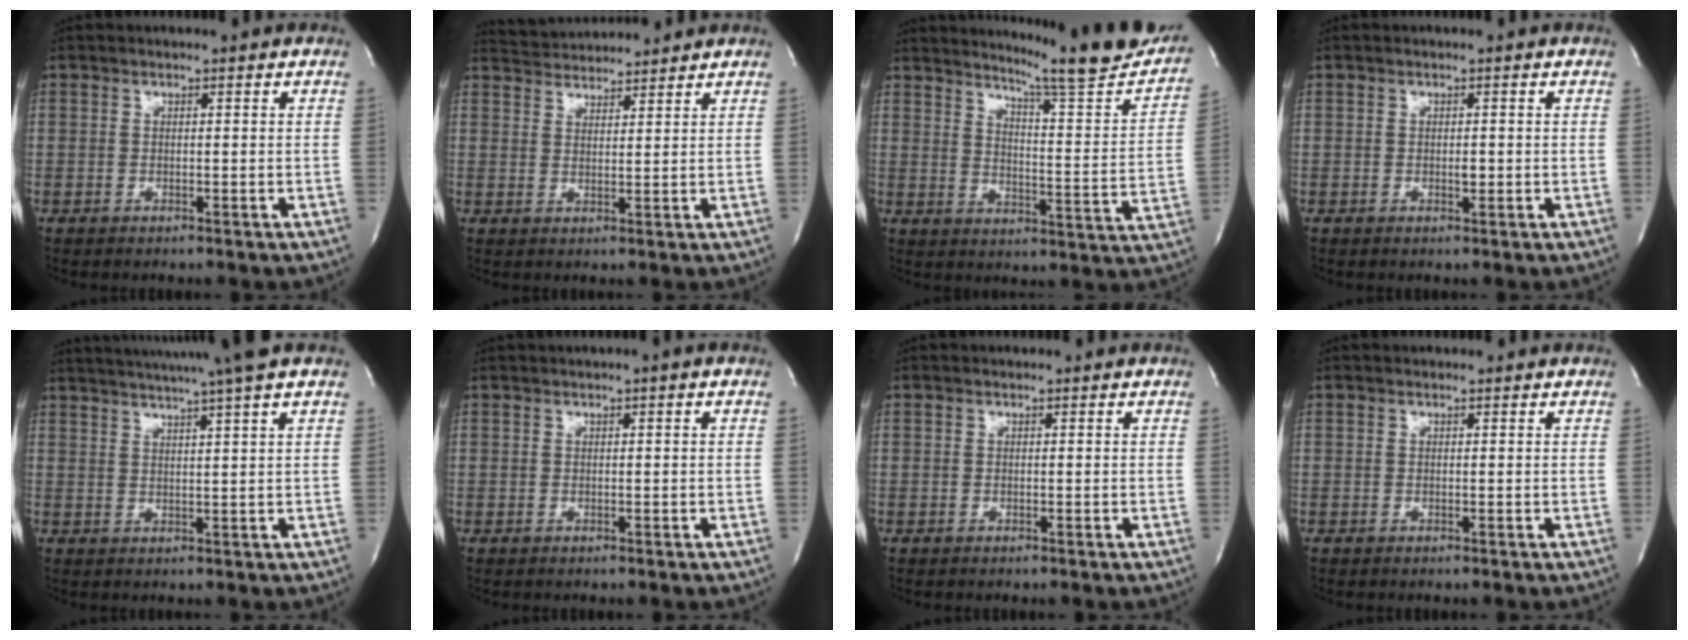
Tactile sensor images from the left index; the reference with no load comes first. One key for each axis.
{"total": 6.3, "fx": 6.2, "fy": 0.3, "fz": 0.5, "tx": -0.018, "ty": 0.025, "tz": 0.102}
{"total": 18.8, "fx": 17.2, "fy": 0.2, "fz": 7.4, "tx": -0.108, "ty": -0.082, "tz": 0.213}
{"total": 0.9, "fx": -0.1, "fy": 0.4, "fz": 0.8, "tx": -0.013, "ty": 0.000, "tz": 0.000}
{"total": 12.2, "fx": 10.3, "fy": -1.8, "fz": 6.2, "tx": -0.107, "ty": -0.002, "tz": 0.138}
{"total": 0.8, "fx": 0.3, "fy": -0.1, "fz": 0.7, "tx": -0.014, "ty": 0.003, "tz": 0.006}
{"total": 0.0}
{"total": 0.8, "fx": 0.8, "fy": 0.2, "fz": 0.0, "tx": -0.008, "ty": 0.008, "tz": 0.011}